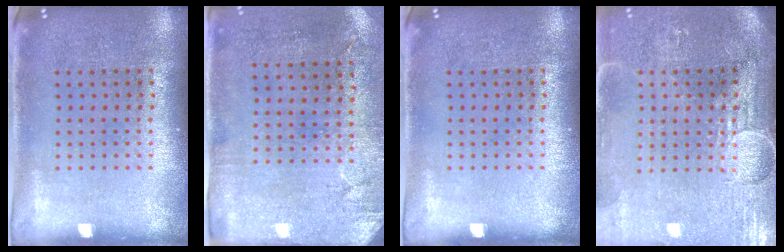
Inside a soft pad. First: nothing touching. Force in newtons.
{"total": 2.9, "press": 2.3, "slide": 1.7}
{"total": 0.0}
{"total": 4.0, "press": 3.5, "slide": 1.9}